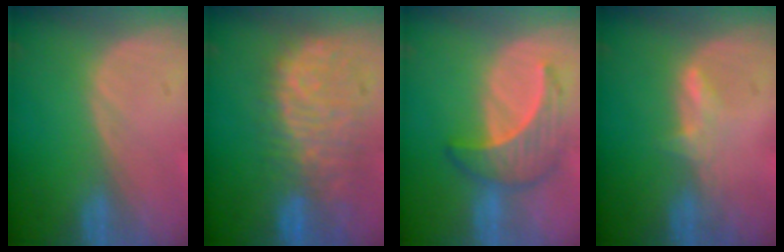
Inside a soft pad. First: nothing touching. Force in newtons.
{"total": 11.0, "press": 9.6, "slide": 5.4}
{"total": 6.4, "press": 6.3, "slide": 1.1}
{"total": 2.3, "press": 2.3, "slide": 0.4}